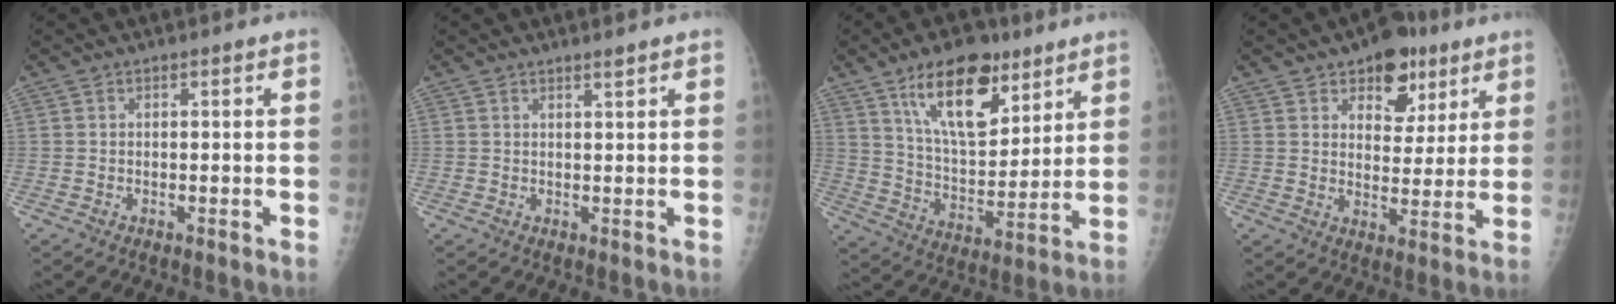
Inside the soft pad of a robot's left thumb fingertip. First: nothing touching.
{"total": 1.2, "force": [1.0, 0.0, 0.5], "torque": [-0.006, -0.010, 0.019]}
{"total": 17.4, "force": [10.3, 8.1, 11.4], "torque": [-0.144, -0.055, 0.182]}
{"total": 10.5, "force": [6.1, 6.6, 5.4], "torque": [-0.034, -0.025, 0.089]}